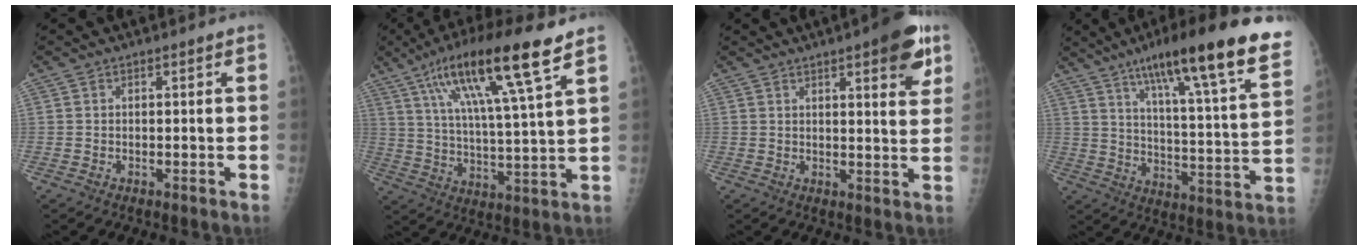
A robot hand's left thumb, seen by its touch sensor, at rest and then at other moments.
{"total": 18.0, "force": [9.8, 2.1, 15.0], "torque": [-0.262, -0.025, 0.172]}
{"total": 9.7, "force": [5.2, 2.7, 7.7], "torque": [-0.077, -0.019, 0.060]}
{"total": 25.1, "force": [15.7, 3.3, 19.3], "torque": [-0.273, -0.041, 0.230]}